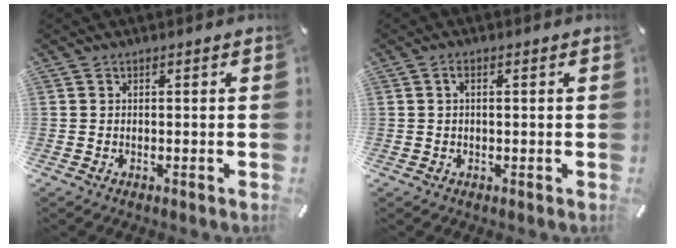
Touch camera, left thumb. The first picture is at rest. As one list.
[{"total": 1.3, "force": [0.2, 0.4, 1.2], "torque": [-0.024, 0.004, 0.001]}]